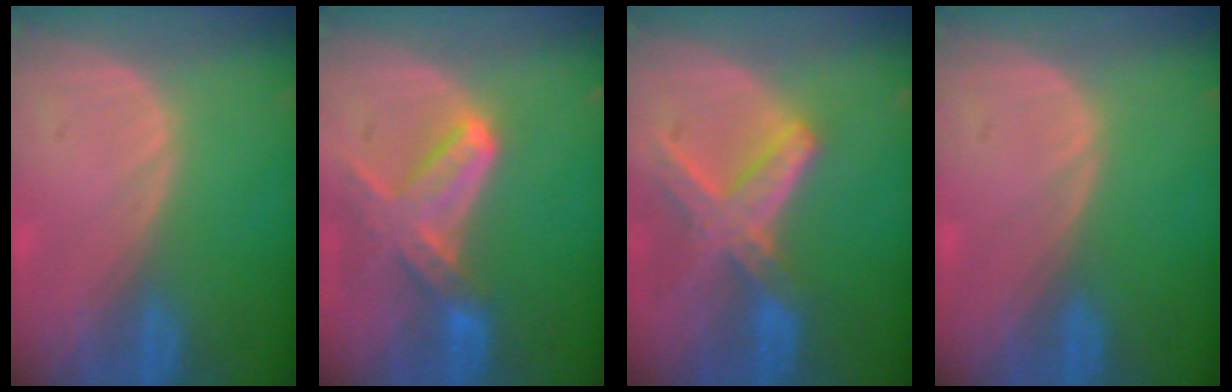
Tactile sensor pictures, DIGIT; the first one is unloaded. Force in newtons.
{"total": 7.6, "press": 6.9, "slide": 3.4}
{"total": 8.2, "press": 7.1, "slide": 4.0}
{"total": 0.0}